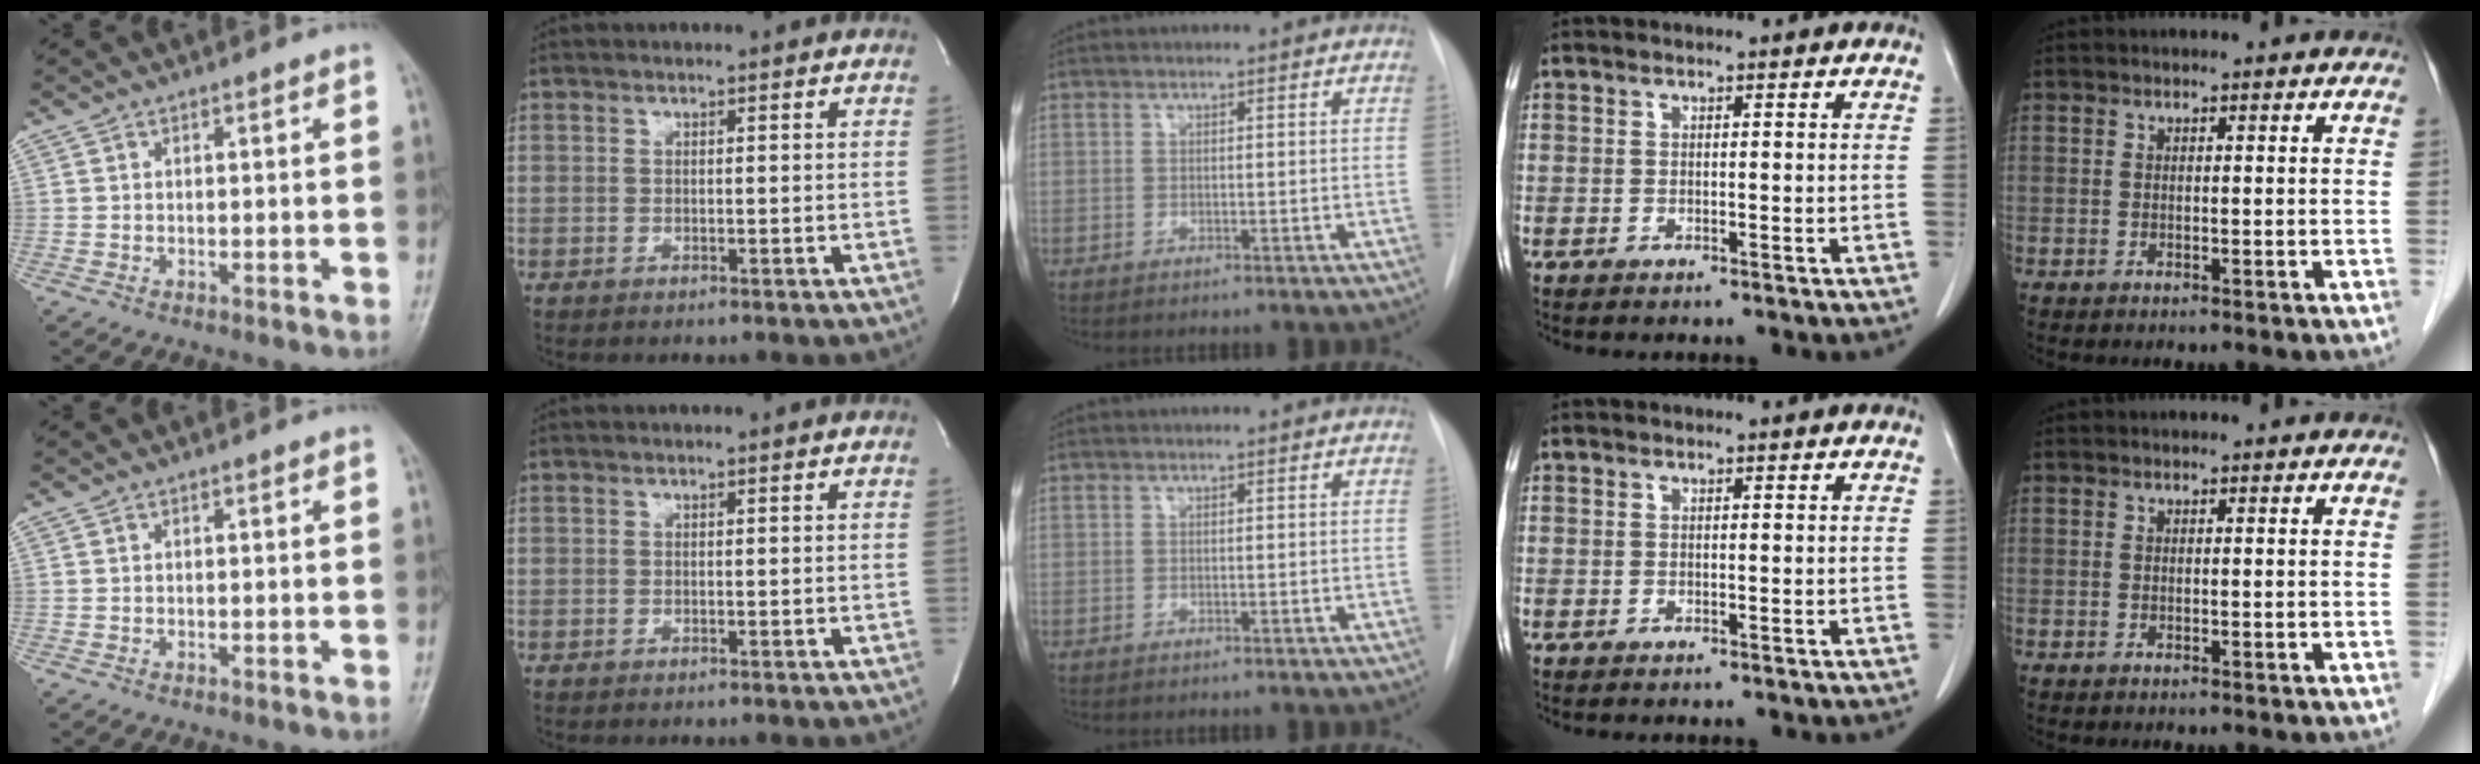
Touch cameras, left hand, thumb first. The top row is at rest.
{}